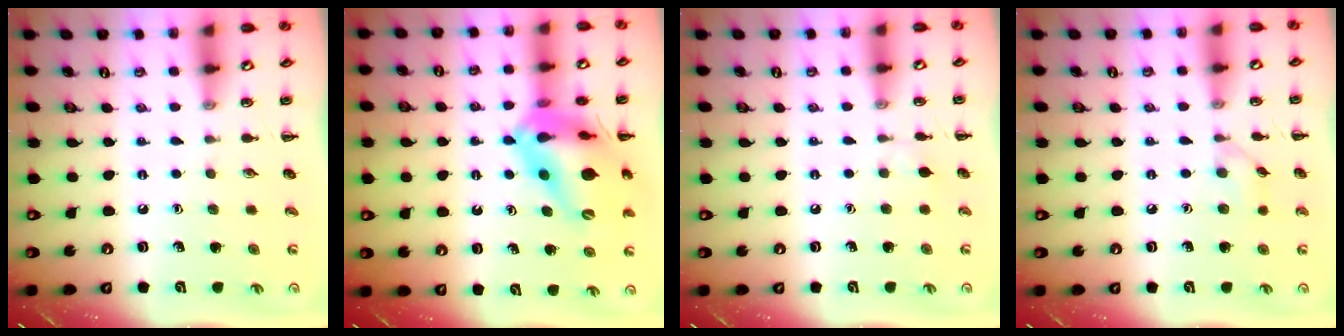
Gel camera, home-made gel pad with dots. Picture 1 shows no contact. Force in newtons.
{"total": 19.0, "press": 18.5, "slide": 4.1}
{"total": 3.9, "press": 3.6, "slide": 1.5}
{"total": 6.6, "press": 6.2, "slide": 2.2}